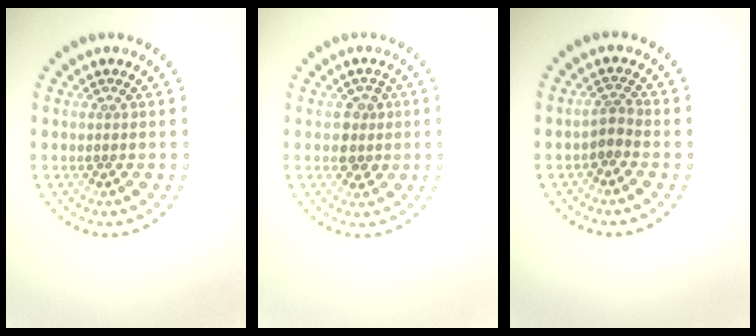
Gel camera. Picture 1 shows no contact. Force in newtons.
{"total": 2.4, "press": 2.2, "slide": 0.9}
{"total": 1.5, "press": 1.0, "slide": 1.1}